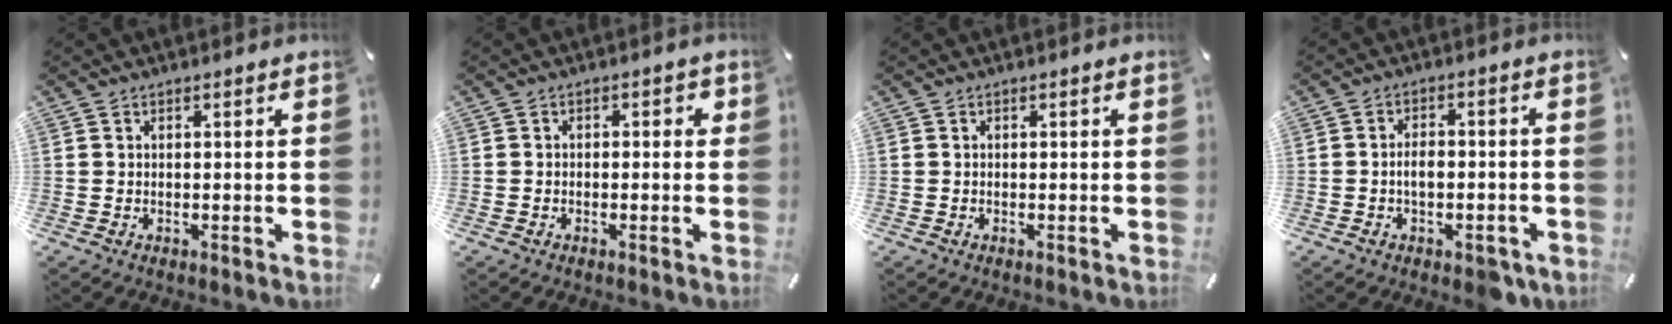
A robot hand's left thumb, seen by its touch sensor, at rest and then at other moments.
{"total": 1.6, "force": [-1.0, 1.0, 0.8], "torque": [-0.015, 0.007, -0.022]}
{"total": 0.0}
{"total": 5.6, "force": [-1.9, 3.2, 4.2], "torque": [-0.069, 0.017, -0.031]}